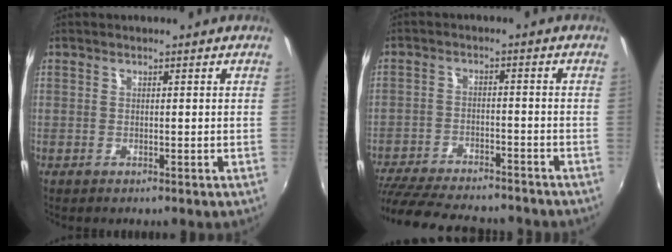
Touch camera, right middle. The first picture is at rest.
{"total": 19.1, "force": [-16.4, 5.0, 8.3], "torque": [-0.178, -0.023, -0.245]}